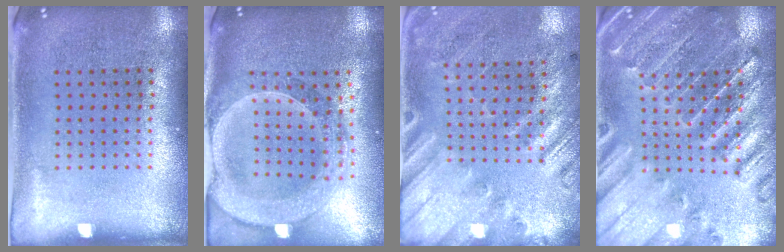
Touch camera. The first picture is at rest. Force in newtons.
{"total": 2.7, "press": 2.4, "slide": 1.2}
{"total": 2.5, "press": 1.8, "slide": 1.8}
{"total": 1.8, "press": 1.8, "slide": 0.3}